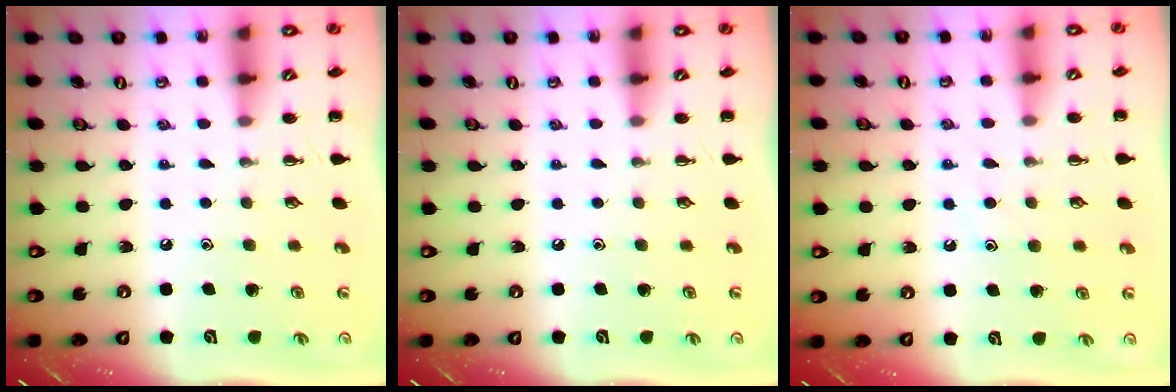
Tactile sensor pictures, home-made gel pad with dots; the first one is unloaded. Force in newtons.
{"total": 0.0}
{"total": 6.7, "press": 6.6, "slide": 1.0}